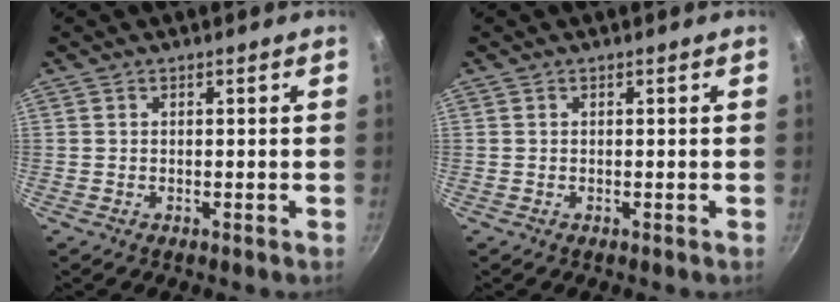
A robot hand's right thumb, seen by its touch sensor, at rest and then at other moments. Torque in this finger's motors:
{"motor_torque": [0.00, 0.00, 0.01, 0.01, 0.00]}